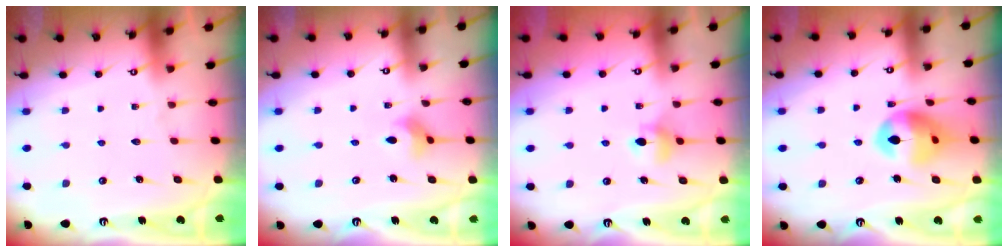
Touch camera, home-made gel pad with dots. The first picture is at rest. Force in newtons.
{"total": 3.2, "press": 3.1, "slide": 0.5}
{"total": 6.1, "press": 6.1, "slide": 0.7}
{"total": 13.8, "press": 13.6, "slide": 2.1}